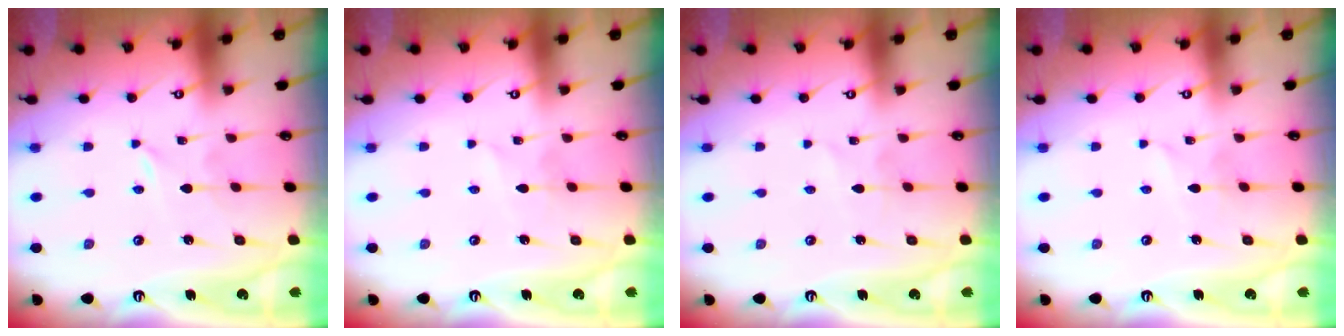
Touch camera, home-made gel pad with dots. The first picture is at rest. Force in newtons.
{"total": 1.5, "press": 1.5, "slide": 0.2}
{"total": 1.8, "press": 1.7, "slide": 0.2}
{"total": 1.7, "press": 1.7, "slide": 0.2}